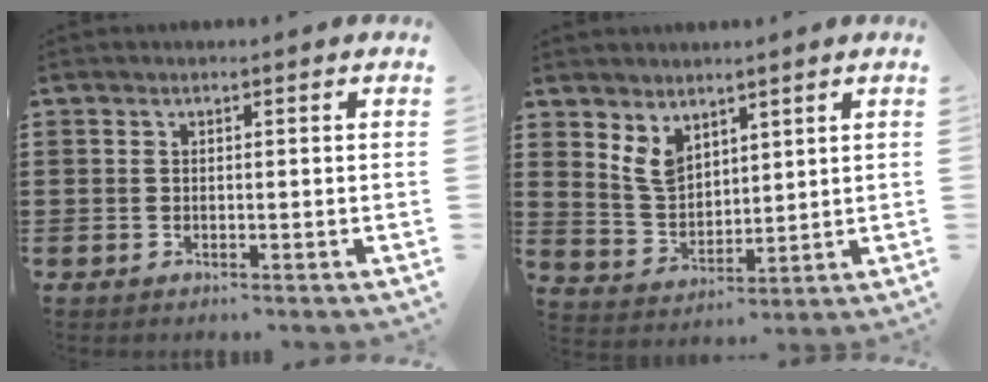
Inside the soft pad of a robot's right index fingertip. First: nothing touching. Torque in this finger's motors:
{"motor_torque": [0.69, 0.58, 0.18, 0.05]}